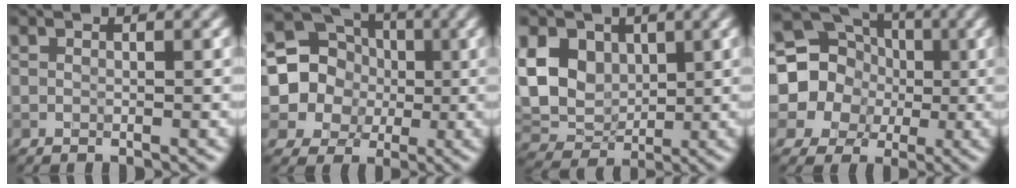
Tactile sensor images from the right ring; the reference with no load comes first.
{"total": 10.0, "force": [0.6, 9.6, 2.7], "torque": [-0.069, 0.029, 0.006]}
{"total": 9.3, "force": [2.2, 7.2, 5.4], "torque": [-0.122, 0.017, 0.027]}
{"total": 12.8, "force": [0.9, 12.2, 3.8], "torque": [-0.101, 0.032, -0.013]}